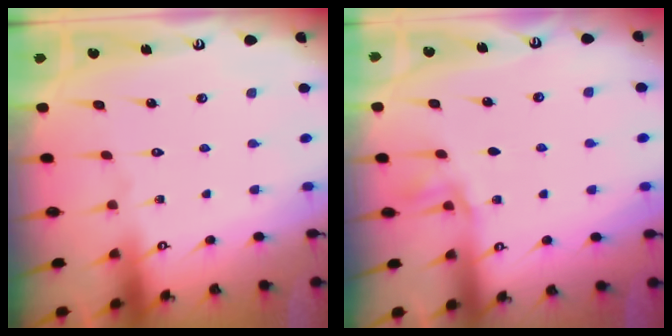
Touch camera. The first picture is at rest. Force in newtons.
{"total": 1.4, "press": 1.4, "slide": 0.2}